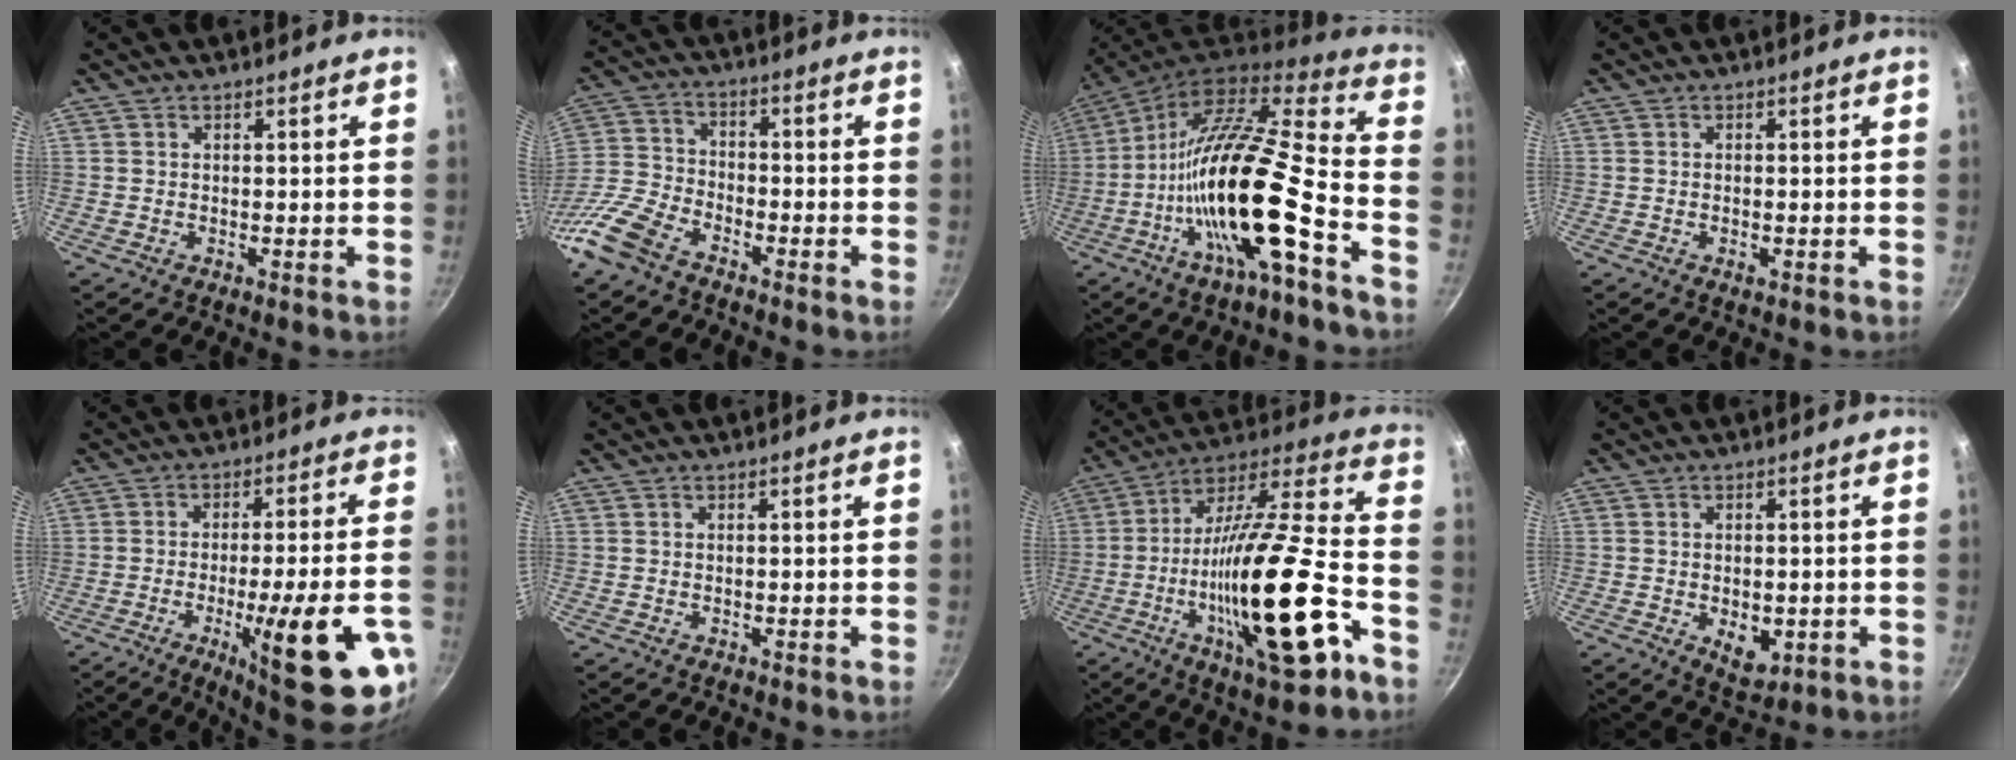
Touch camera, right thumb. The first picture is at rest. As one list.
[{"total": 11.0, "force": [-7.6, 5.2, 5.9], "torque": [-0.126, 0.043, -0.174]}, {"total": 22.1, "force": [-8.5, 5.5, 19.7], "torque": [-0.328, 0.041, -0.167]}, {"total": 0.9, "force": [-0.3, 0.4, 0.8], "torque": [-0.013, 0.001, -0.006]}, {"total": 21.6, "force": [-7.5, 4.4, 19.8], "torque": [-0.250, 0.014, -0.098]}, {"total": 0.0}, {"total": 27.1, "force": [-9.8, 7.4, 24.2], "torque": [-0.385, 0.027, -0.164]}, {"total": 6.0, "force": [-1.2, 3.8, 4.6], "torque": [-0.052, -0.008, -0.008]}]